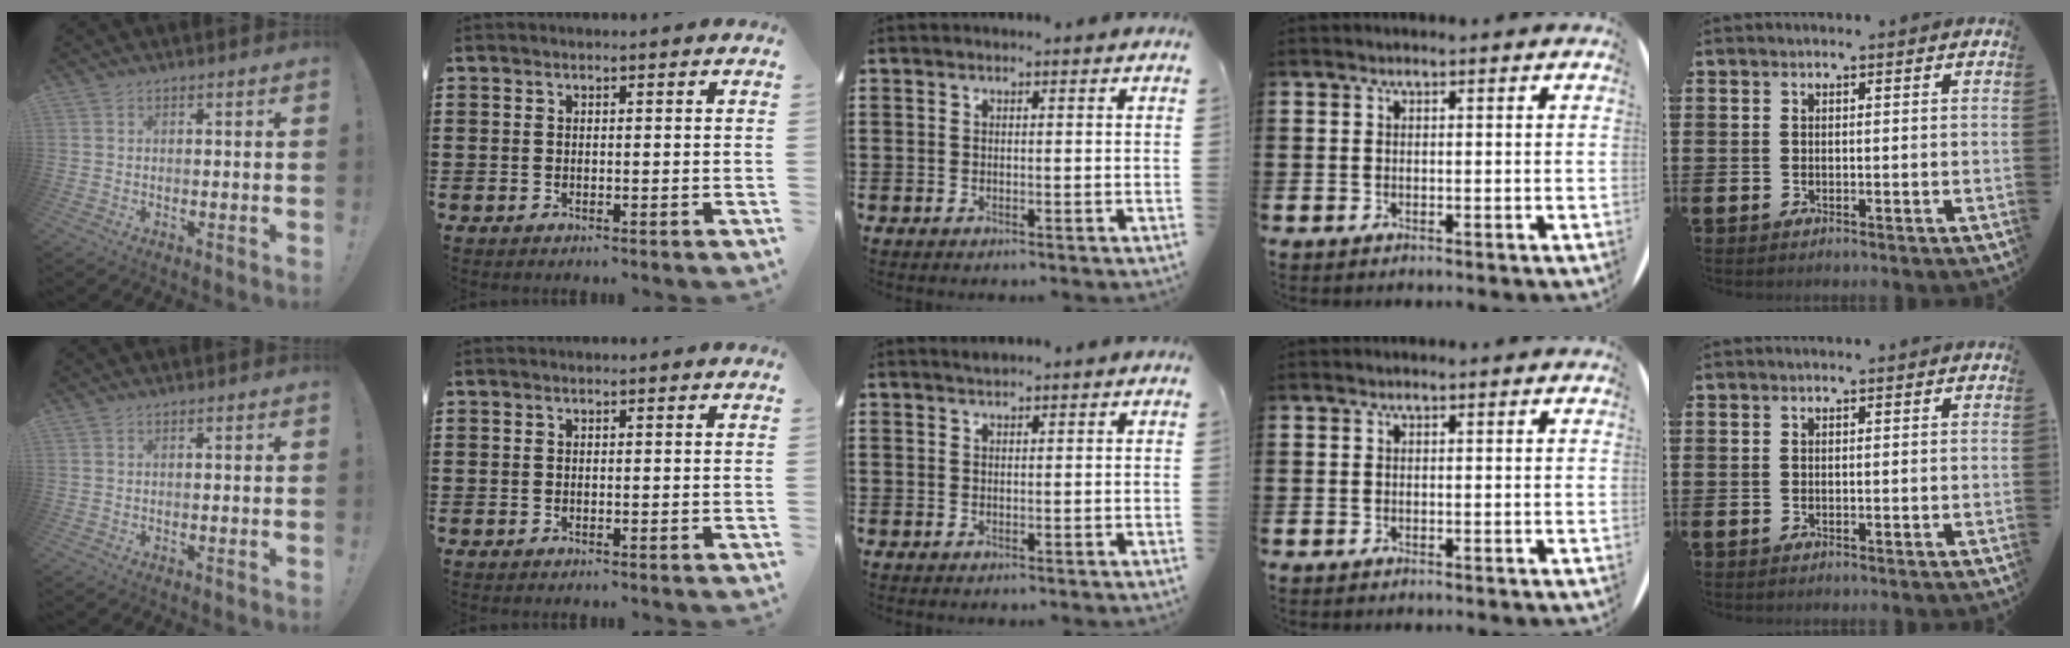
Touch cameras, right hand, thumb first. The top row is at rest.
{"middle": {"total": 0.7, "force": [0.6, 0.2, 0.0], "torque": [-0.001, -0.001, 0.013]}}